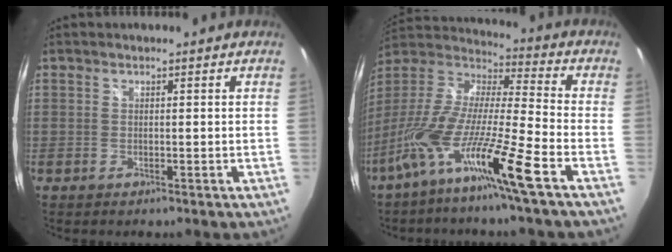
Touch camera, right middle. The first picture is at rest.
{"total": 17.0, "force": [-10.3, -0.4, 13.5], "torque": [-0.241, -0.035, -0.195]}